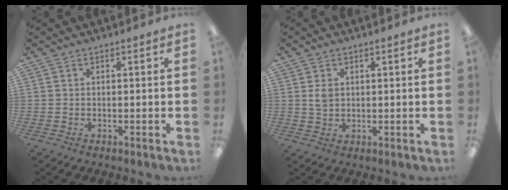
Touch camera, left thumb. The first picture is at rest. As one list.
[{"total": 3.1, "force": [1.0, 2.2, 1.9], "torque": [-0.032, 0.000, 0.015]}]